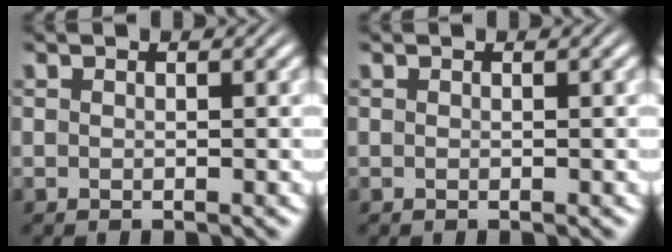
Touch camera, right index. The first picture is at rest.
{"total": 0.0}